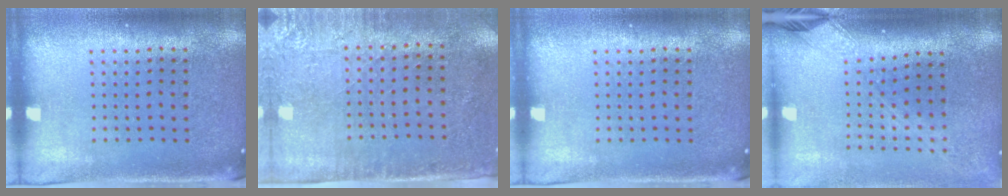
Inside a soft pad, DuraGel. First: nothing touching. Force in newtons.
{"total": 2.8, "press": 2.3, "slide": 1.6}
{"total": 0.0}
{"total": 2.2, "press": 1.6, "slide": 1.5}